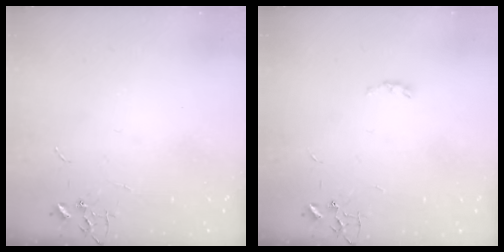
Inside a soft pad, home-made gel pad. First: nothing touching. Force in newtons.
{"total": 2.9, "press": 2.9, "slide": 0.5}